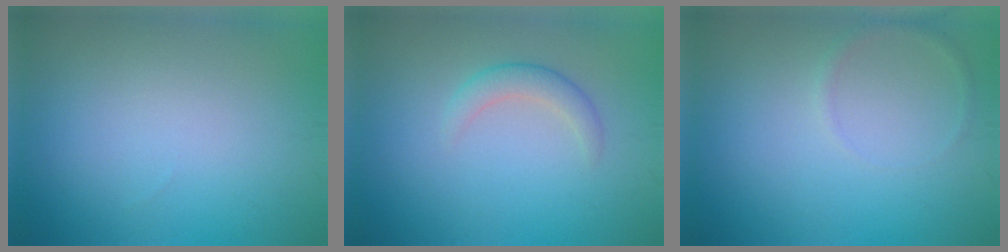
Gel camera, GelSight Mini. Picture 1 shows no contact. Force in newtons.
{"total": 2.0, "press": 2.0, "slide": 0.1}
{"total": 0.8, "press": 0.8, "slide": 0.0}